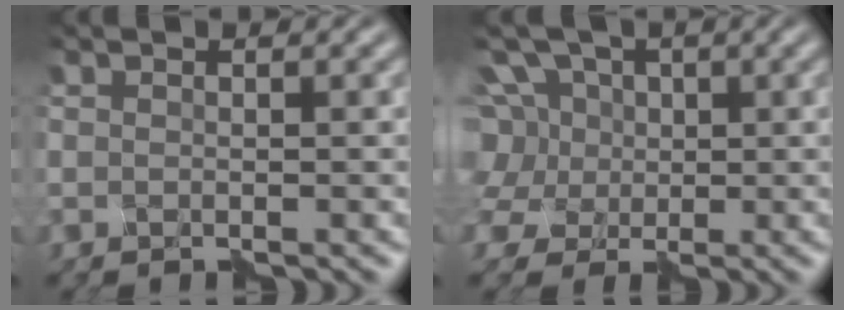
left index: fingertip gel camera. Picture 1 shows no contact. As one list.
[{"total": 9.2, "force": [3.0, 7.6, 4.2], "torque": [-0.069, 0.046, 0.022]}]